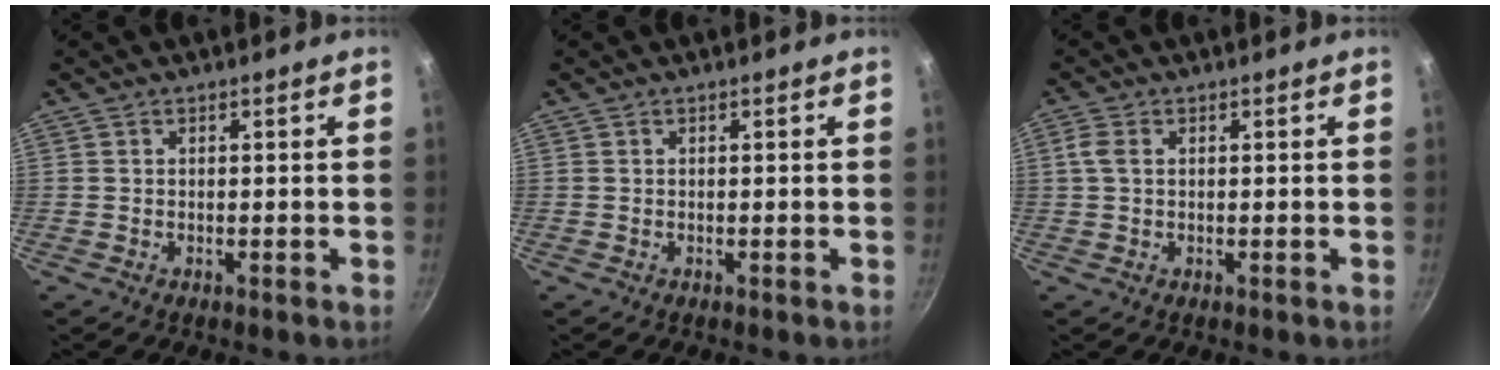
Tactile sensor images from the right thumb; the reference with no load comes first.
{"total": 0.0}
{"total": 2.5, "force": [0.6, 1.5, 1.9], "torque": [-0.046, 0.006, 0.010]}